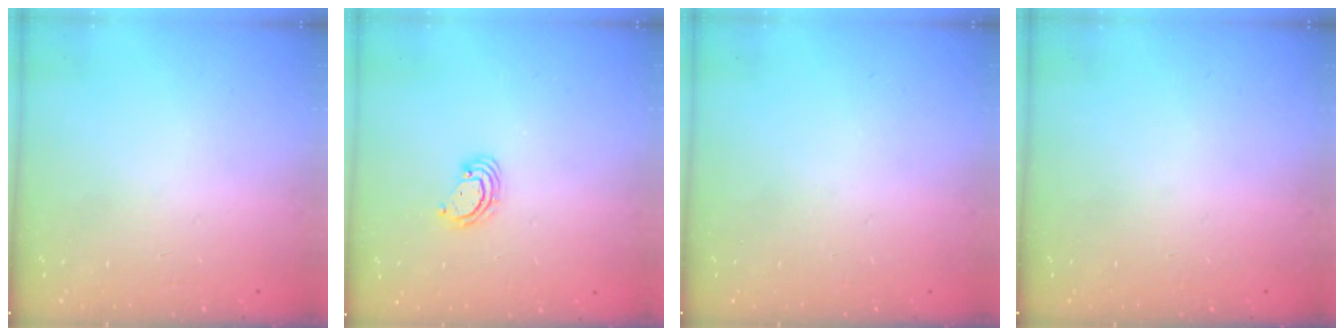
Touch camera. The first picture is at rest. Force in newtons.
{"total": 2.8, "press": 2.8, "slide": 0.3}
{"total": 0.0}
{"total": 0.0}